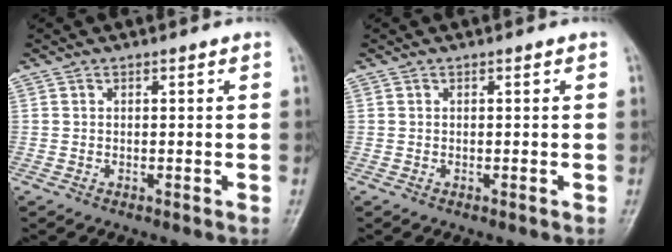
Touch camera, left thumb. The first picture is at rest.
{"total": 0.0}